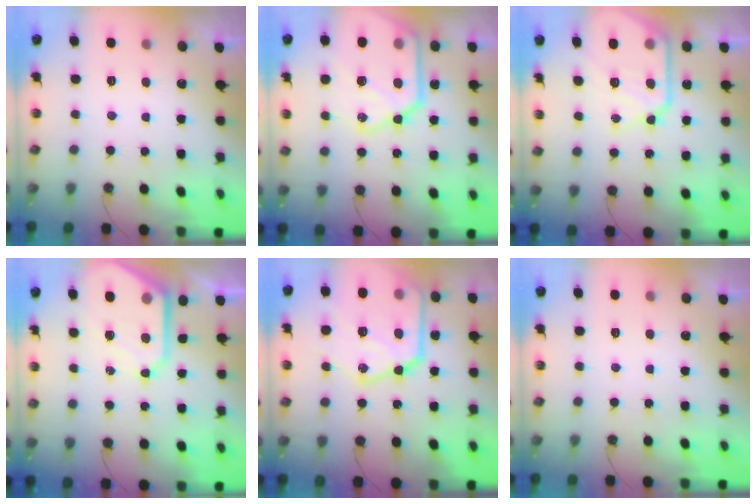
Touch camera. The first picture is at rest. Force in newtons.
{"total": 22.9, "press": 22.7, "slide": 2.9}
{"total": 15.7, "press": 15.6, "slide": 1.3}
{"total": 11.3, "press": 11.2, "slide": 0.9}
{"total": 24.8, "press": 24.7, "slide": 2.6}
{"total": 0.0}